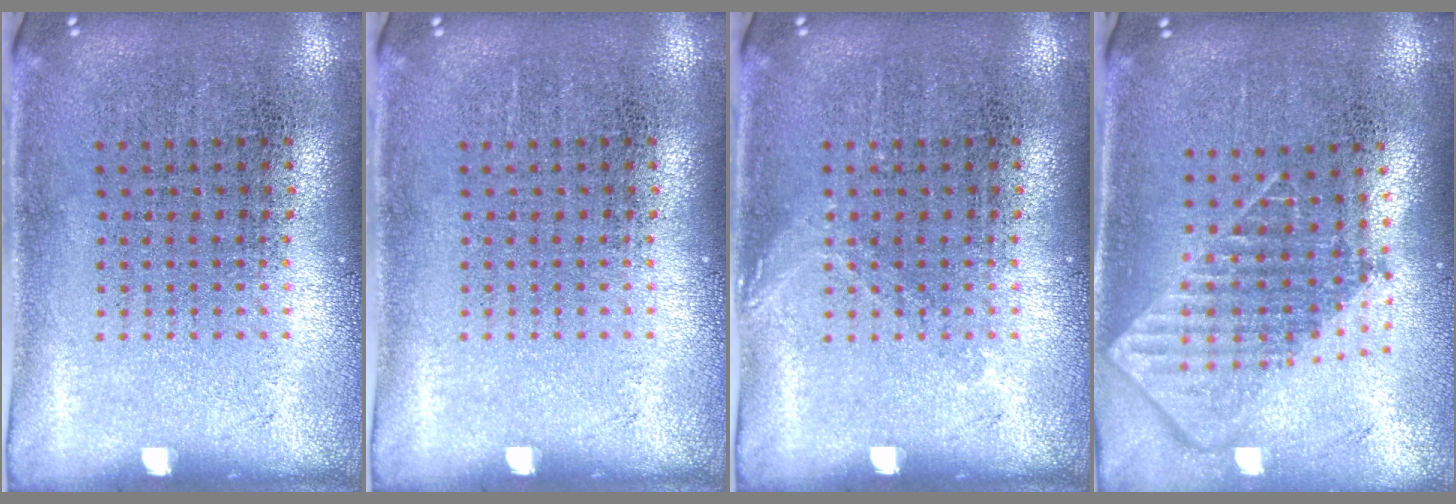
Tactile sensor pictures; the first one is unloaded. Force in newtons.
{"total": 0.0}
{"total": 0.8, "press": 0.8, "slide": 0.2}
{"total": 2.0, "press": 1.5, "slide": 1.3}